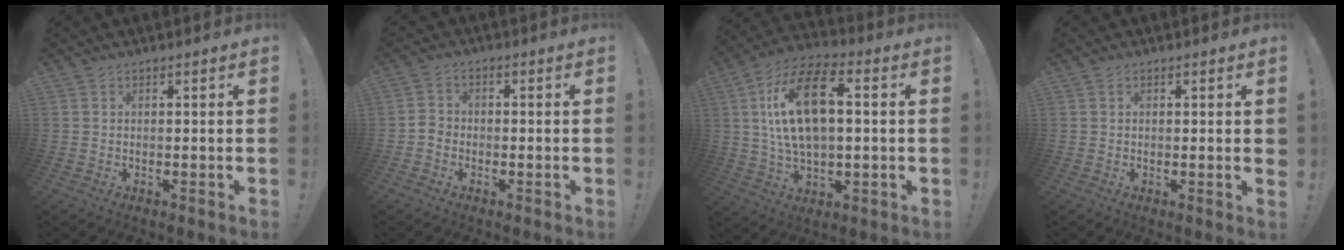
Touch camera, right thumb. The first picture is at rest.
{"total": 3.2, "force": [-1.9, 2.3, 1.2], "torque": [-0.022, 0.009, -0.036]}
{"total": 18.2, "force": [2.8, 9.8, 15.1], "torque": [-0.269, 0.009, 0.042]}
{"total": 1.1, "force": [0.7, 0.0, 0.8], "torque": [0.000, -0.005, 0.009]}